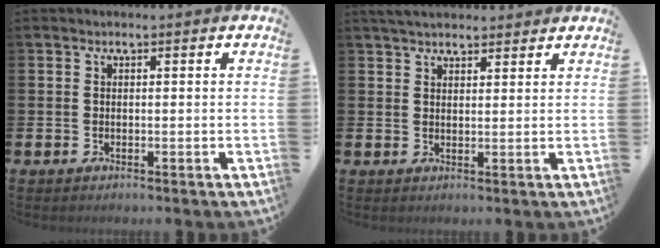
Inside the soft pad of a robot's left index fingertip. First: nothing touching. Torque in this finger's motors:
{"motor_torque": [1.10, -1.04, 0.23, 0.14]}